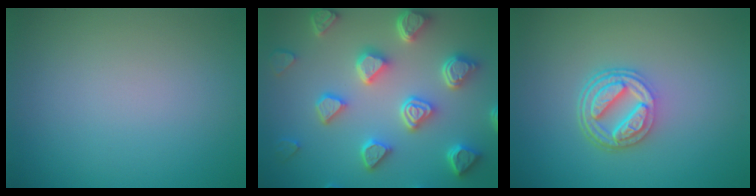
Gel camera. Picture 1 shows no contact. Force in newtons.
{"total": 7.0, "press": 5.7, "slide": 4.1}
{"total": 4.6, "press": 3.4, "slide": 3.1}